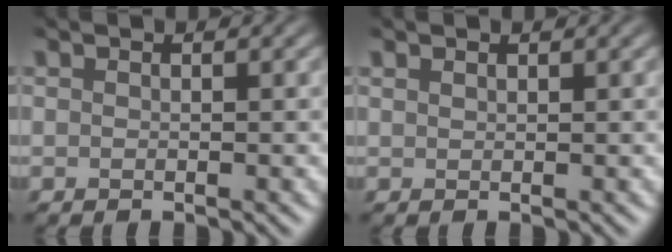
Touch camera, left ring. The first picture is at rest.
{"total": 0.5, "force": [0.5, 0.1, 0.1], "torque": [-0.006, 0.002, 0.011]}